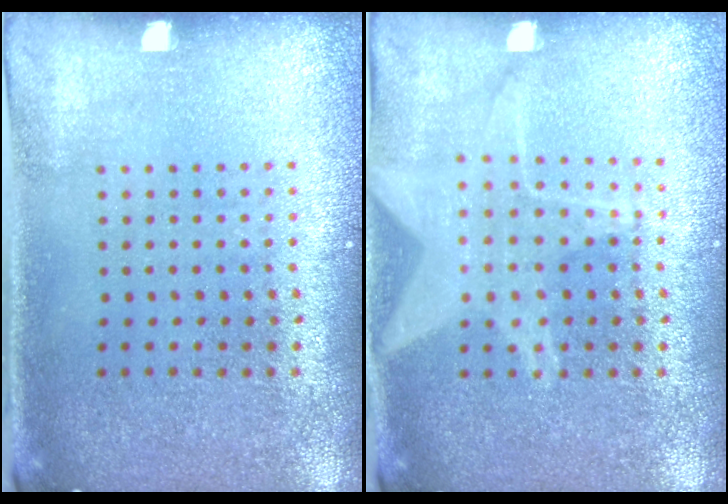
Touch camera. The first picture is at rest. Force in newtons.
{"total": 1.5, "press": 1.5, "slide": 0.2}